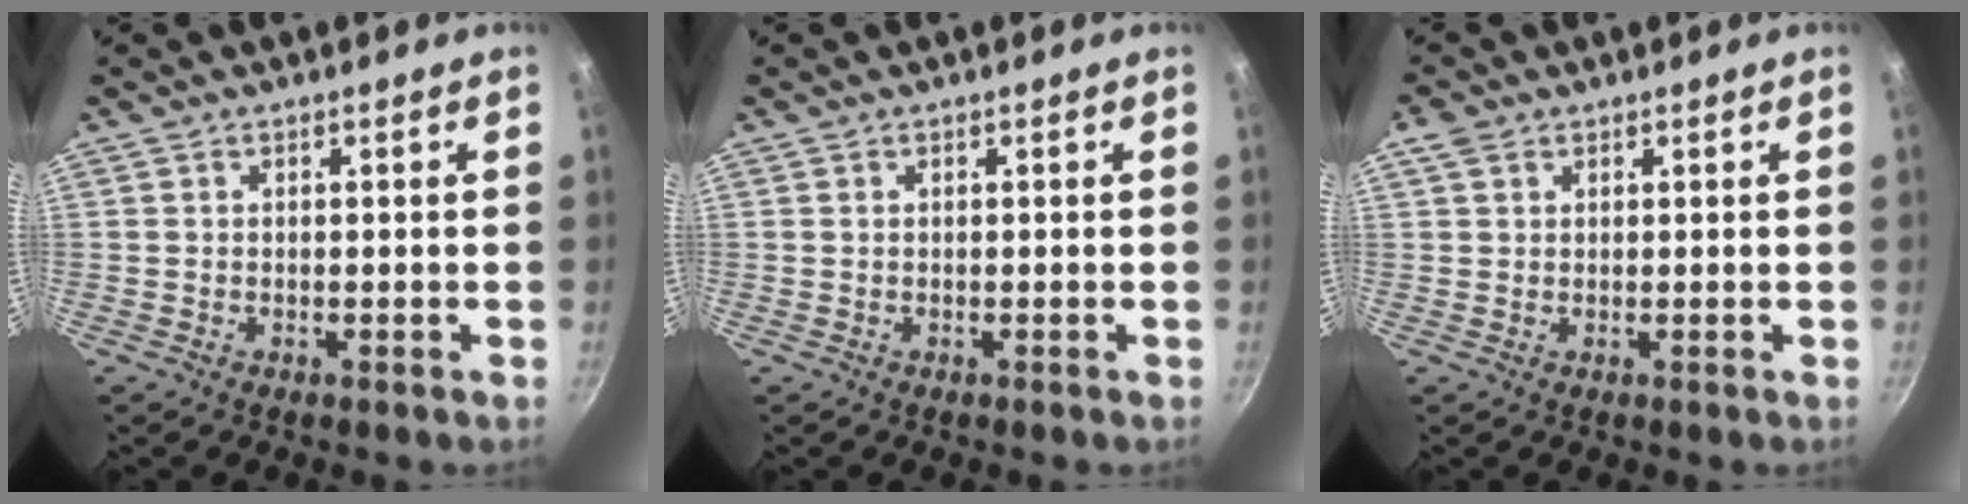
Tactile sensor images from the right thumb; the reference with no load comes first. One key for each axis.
{"total": 0.0}
{"total": 2.6, "fx": 1.3, "fy": 1.8, "fz": 1.3, "tx": -0.023, "ty": 0.001, "tz": 0.023}